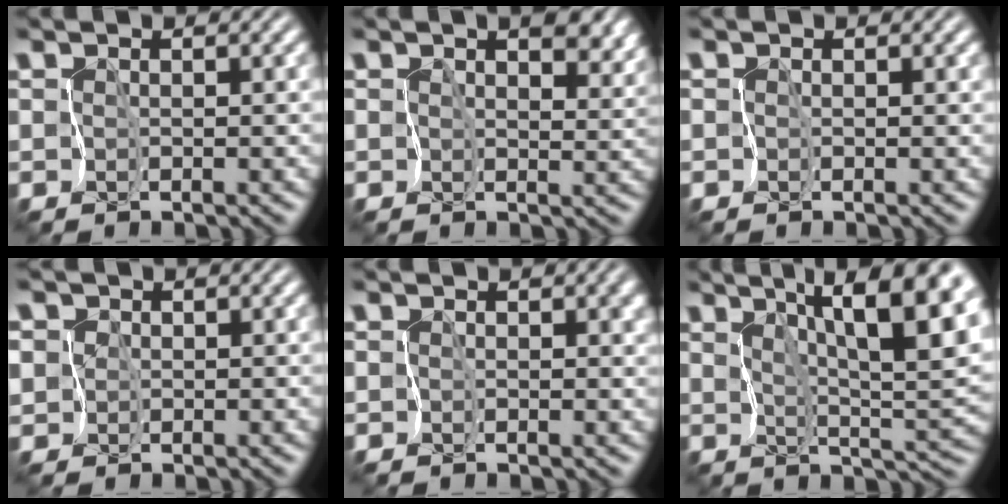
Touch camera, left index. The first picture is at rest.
{"total": 7.3, "force": [3.9, 3.9, 4.8], "torque": [-0.065, 0.007, 0.057]}
{"total": 0.0}
{"total": 2.0, "force": [0.0, 2.0, 0.1], "torque": [-0.006, 0.012, -0.005]}
{"total": 1.4, "force": [0.2, 0.9, 1.1], "torque": [-0.012, -0.004, 0.002]}
{"total": 11.4, "force": [5.2, 3.4, 9.6], "torque": [-0.134, 0.007, 0.075]}